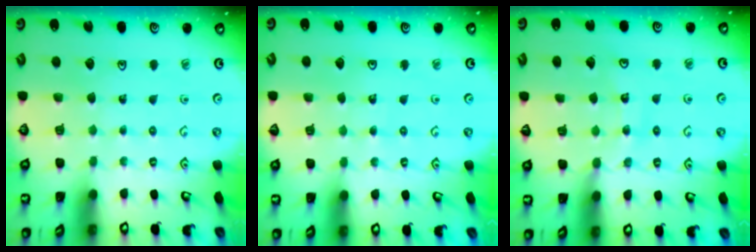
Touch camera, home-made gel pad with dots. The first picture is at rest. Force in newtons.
{"total": 2.7, "press": 2.7, "slide": 0.3}
{"total": 9.3, "press": 9.3, "slide": 0.8}